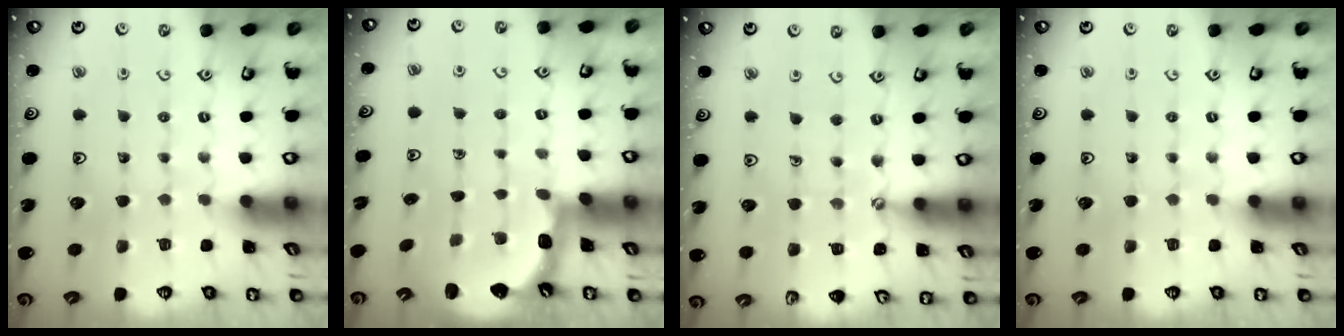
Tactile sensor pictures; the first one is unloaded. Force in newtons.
{"total": 2.5, "press": 2.1, "slide": 1.3}
{"total": 1.6, "press": 1.6, "slide": 0.5}
{"total": 0.0}